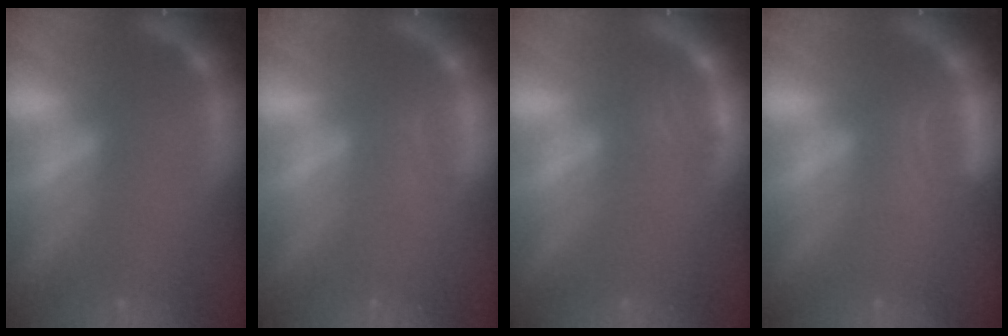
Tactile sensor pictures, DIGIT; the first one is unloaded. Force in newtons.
{"total": 0.9}
{"total": 2.0}
{"total": 1.9}